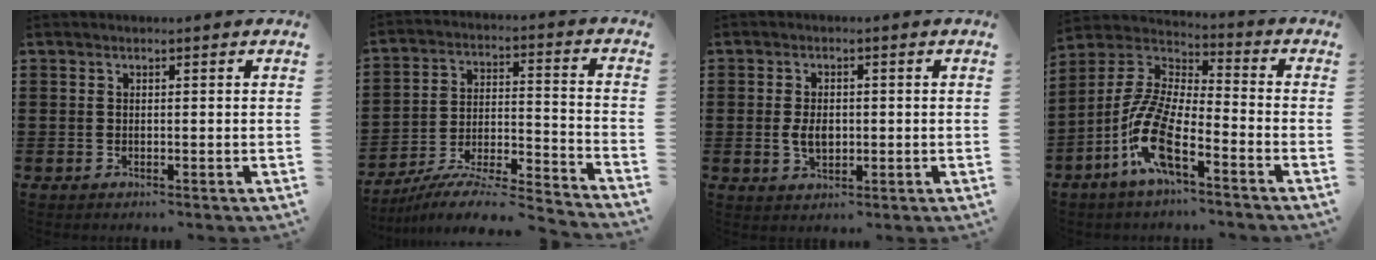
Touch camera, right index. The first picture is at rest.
{"total": 7.1, "force": [-6.6, 0.2, 2.7], "torque": [-0.048, -0.008, -0.134]}
{"total": 3.3, "force": [-0.2, 1.9, 2.7], "torque": [-0.053, 0.005, -0.003]}
{"total": 11.6, "force": [-6.5, 3.1, 9.1], "torque": [-0.226, -0.015, -0.137]}